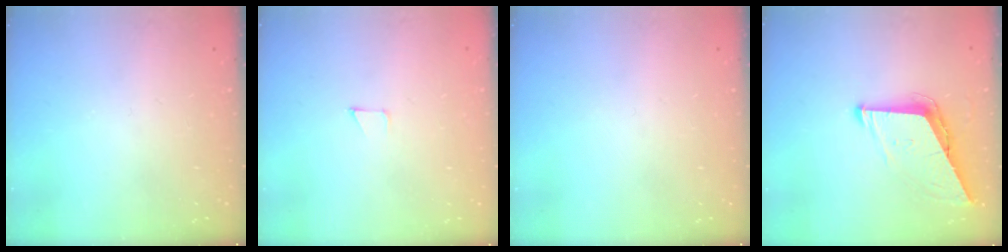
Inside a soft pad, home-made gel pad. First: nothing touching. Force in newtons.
{"total": 2.6, "press": 2.6, "slide": 0.2}
{"total": 0.0}
{"total": 7.7, "press": 7.7, "slide": 0.3}